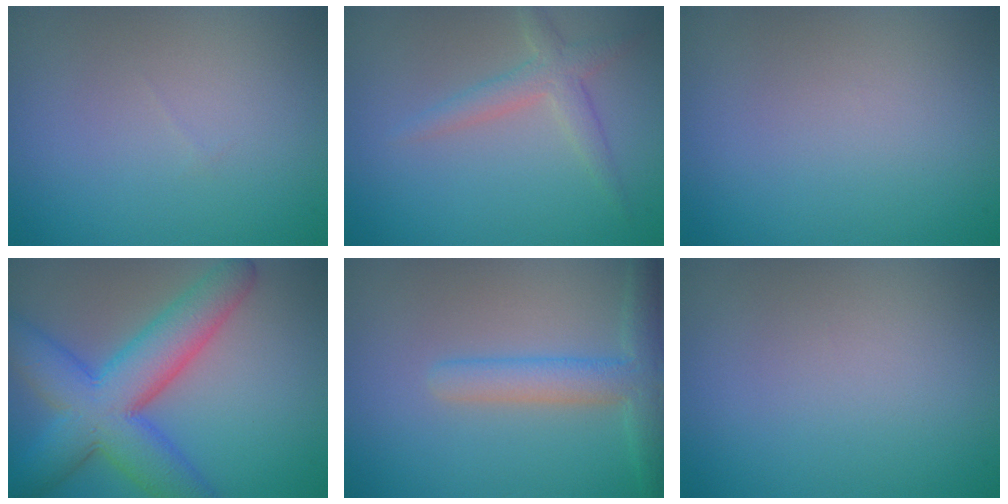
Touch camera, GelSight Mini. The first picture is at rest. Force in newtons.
{"total": 2.4, "press": 2.4, "slide": 0.1}
{"total": 0.0}
{"total": 9.6, "press": 9.6, "slide": 0.4}
{"total": 3.9, "press": 3.9, "slide": 0.4}
{"total": 0.0}